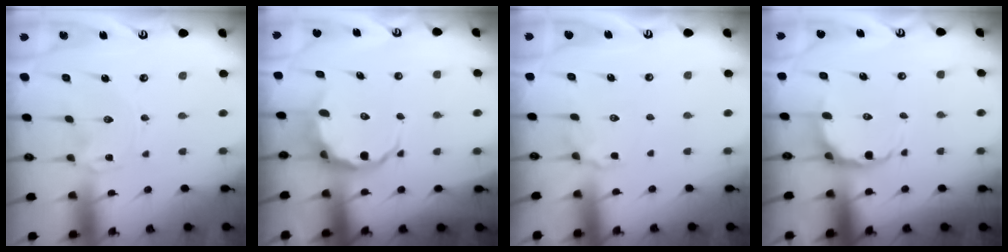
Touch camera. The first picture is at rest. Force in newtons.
{"total": 7.8, "press": 7.6, "slide": 1.8}
{"total": 5.1, "press": 4.8, "slide": 1.8}
{"total": 7.2, "press": 6.8, "slide": 2.3}